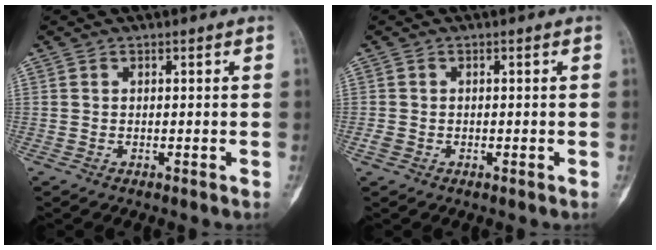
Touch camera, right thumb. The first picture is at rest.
{"total": 1.3, "force": [-0.4, 1.1, 0.5], "torque": [-0.011, 0.002, -0.008]}